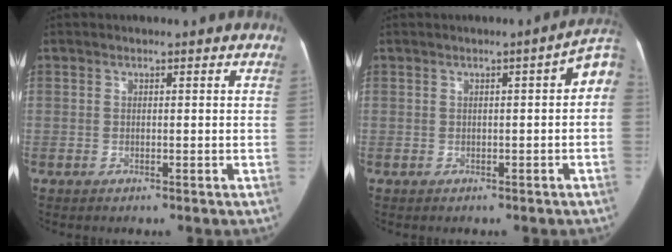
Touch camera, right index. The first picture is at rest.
{"total": 4.3, "force": [0.5, 0.8, 4.2], "torque": [-0.044, 0.016, -0.001]}